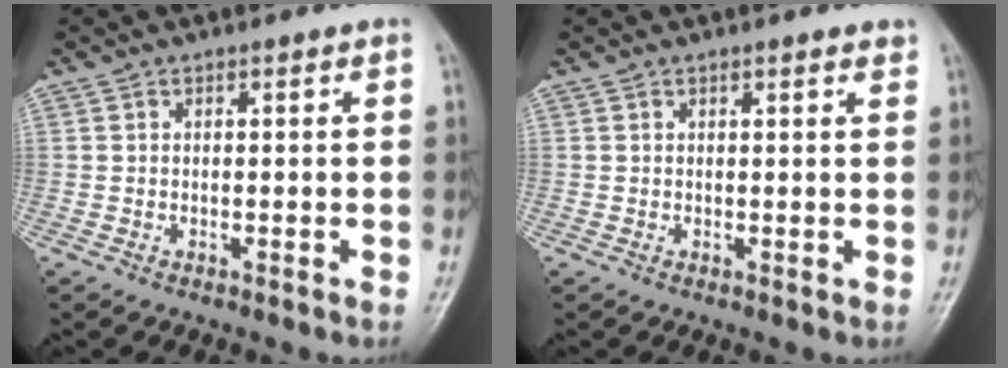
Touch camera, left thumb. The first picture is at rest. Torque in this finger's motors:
{"motor_torque": [-0.12, -0.04, -0.31, 0.03, 0.02]}